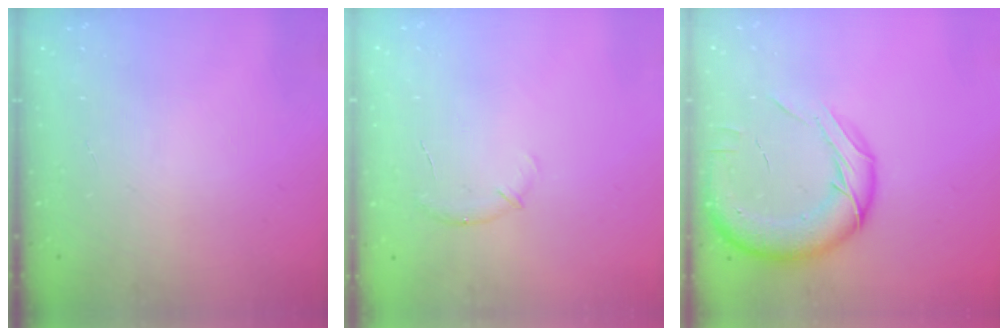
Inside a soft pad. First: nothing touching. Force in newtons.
{"total": 6.9, "press": 6.7, "slide": 1.8}
{"total": 16.1, "press": 15.8, "slide": 3.0}